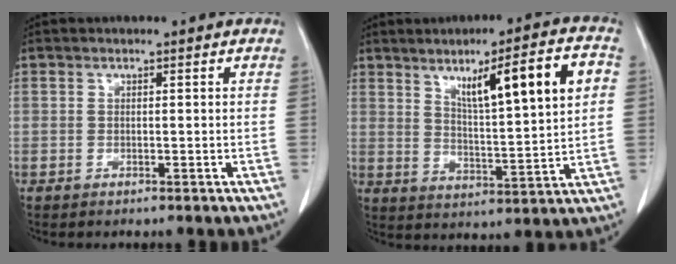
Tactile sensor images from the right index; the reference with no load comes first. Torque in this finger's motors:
{"motor_torque": [1.17, 0.96, 0.33, 0.09]}